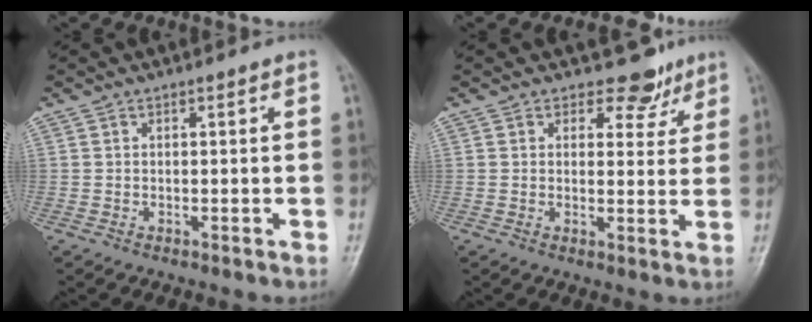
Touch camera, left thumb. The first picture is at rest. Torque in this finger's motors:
{"motor_torque": [-0.37, 0.24, -0.23, 0.15, 0.02]}